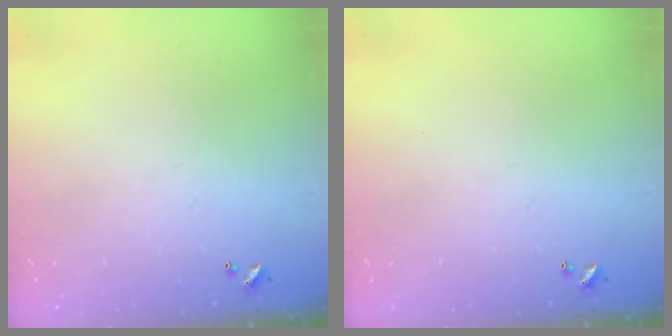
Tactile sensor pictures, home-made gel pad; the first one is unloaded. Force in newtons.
{"total": 0.0}